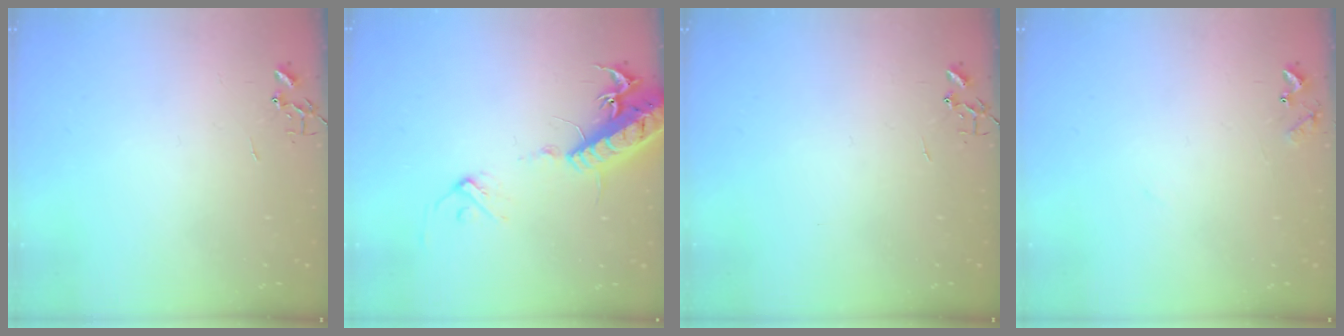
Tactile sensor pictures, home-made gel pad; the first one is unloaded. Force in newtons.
{"total": 17.9, "press": 17.6, "slide": 3.5}
{"total": 0.0}
{"total": 7.8, "press": 7.8, "slide": 0.5}